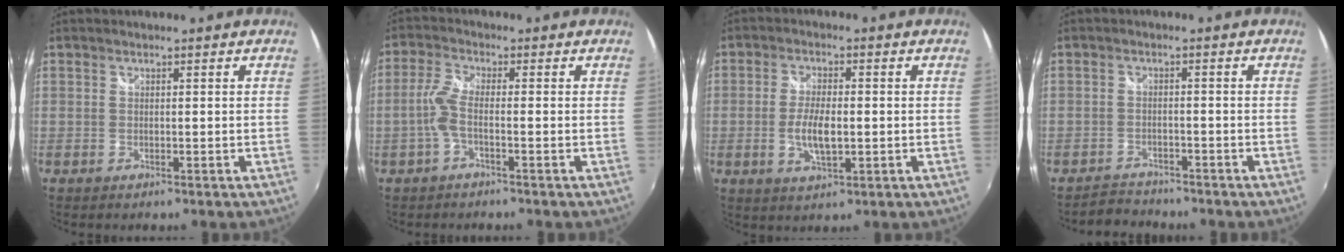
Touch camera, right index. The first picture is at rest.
{"total": 3.7, "force": [-1.4, 0.4, 3.4], "torque": [-0.083, 0.004, -0.030]}
{"total": 6.1, "force": [-1.0, 2.4, 5.5], "torque": [-0.112, -0.006, -0.017]}
{"total": 3.7, "force": [-3.4, 1.4, -0.2], "torque": [-0.009, 0.006, -0.062]}